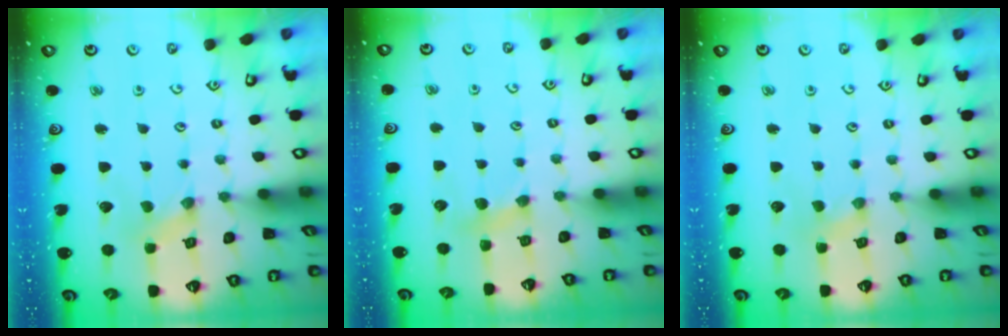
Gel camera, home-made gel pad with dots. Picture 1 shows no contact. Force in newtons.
{"total": 4.4, "press": 4.3, "slide": 0.6}
{"total": 1.0, "press": 1.0, "slide": 0.2}